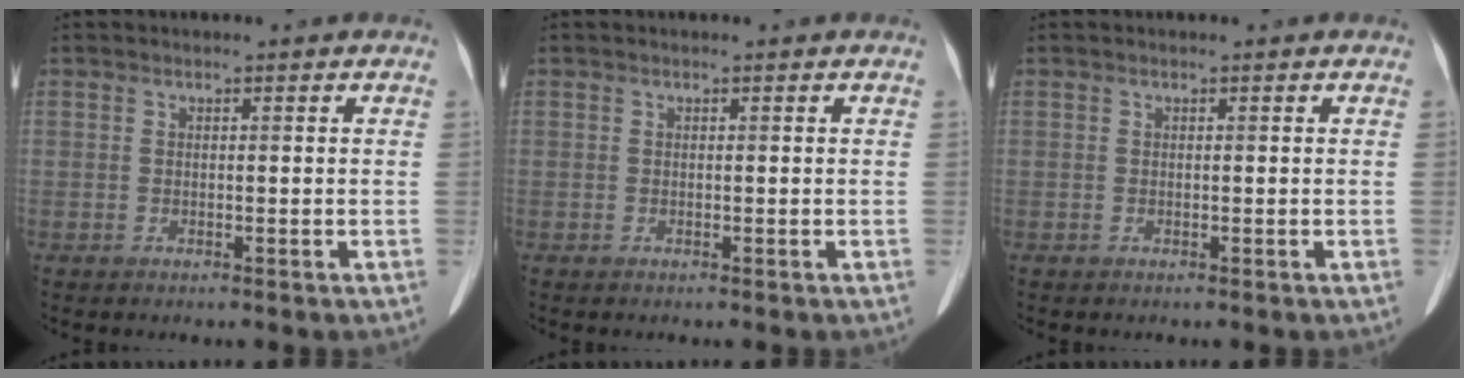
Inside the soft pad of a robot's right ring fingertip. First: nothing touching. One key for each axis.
{"total": 0.0}
{"total": 0.0}